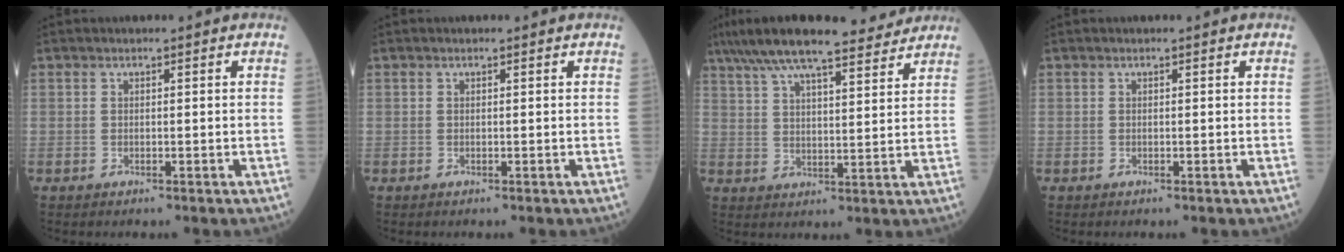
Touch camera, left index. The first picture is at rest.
{"total": 0.0}
{"total": 17.2, "force": [14.5, 2.9, 8.9], "torque": [-0.165, 0.035, 0.223]}
{"total": 0.0}